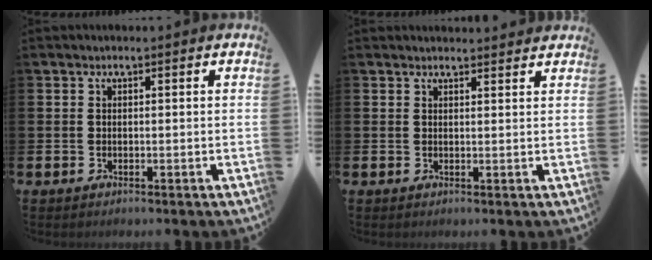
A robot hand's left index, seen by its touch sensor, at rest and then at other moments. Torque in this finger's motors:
{"motor_torque": [0.56, -0.72, 0.14, 0.01]}